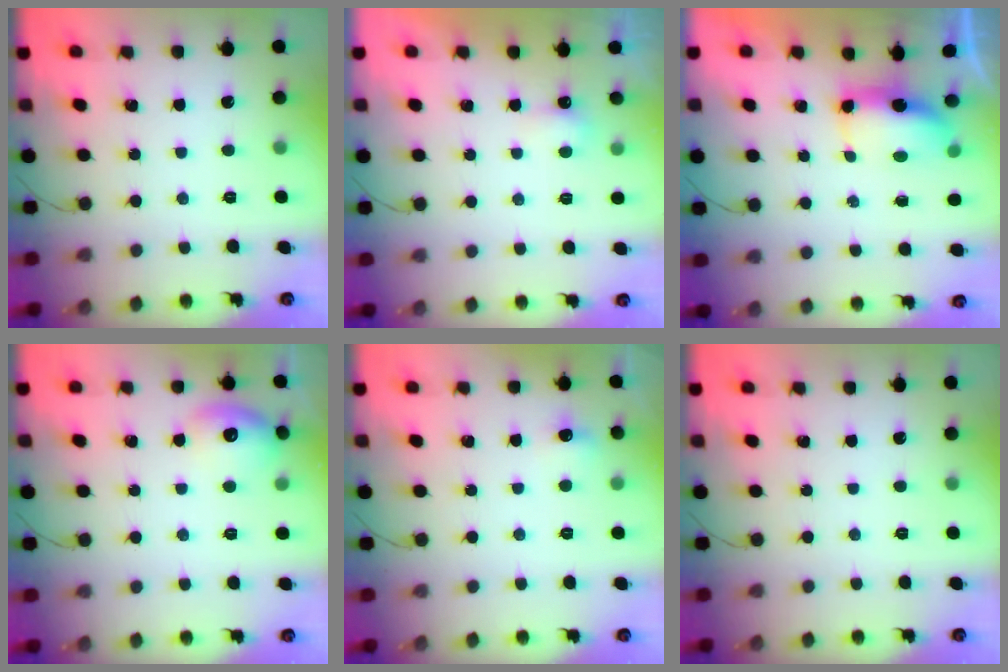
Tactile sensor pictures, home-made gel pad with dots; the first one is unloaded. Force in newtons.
{"total": 3.2, "press": 3.1, "slide": 0.8}
{"total": 6.3, "press": 6.2, "slide": 0.7}
{"total": 11.7, "press": 11.6, "slide": 1.2}
{"total": 4.8, "press": 4.6, "slide": 1.6}
{"total": 0.0}